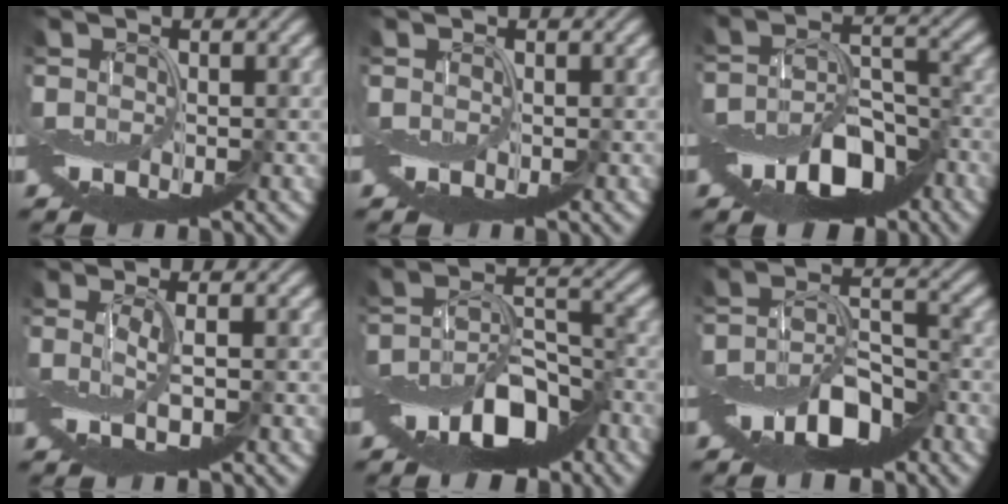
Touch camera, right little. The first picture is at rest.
{"total": 0.0}
{"total": 8.0, "force": [-4.9, 3.7, 5.1], "torque": [-0.081, -0.007, -0.083]}
{"total": 1.6, "force": [0.0, -0.1, 1.6], "torque": [-0.037, -0.001, 0.001]}
{"total": 8.7, "force": [-5.2, 3.8, 6.0], "torque": [-0.100, -0.004, -0.091]}
{"total": 7.5, "force": [-4.3, 3.2, 5.3], "torque": [-0.096, -0.001, -0.082]}